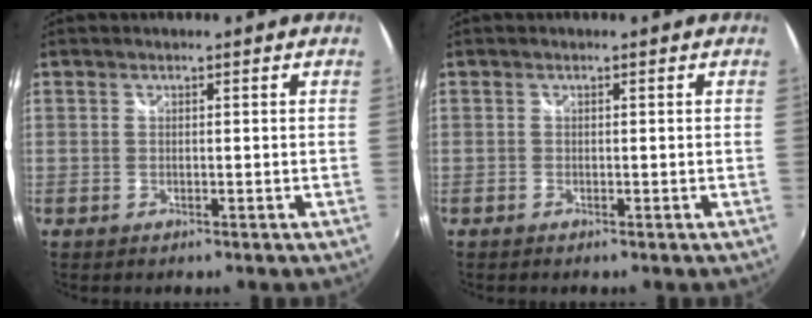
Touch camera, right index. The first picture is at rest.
{"total": 0.0}